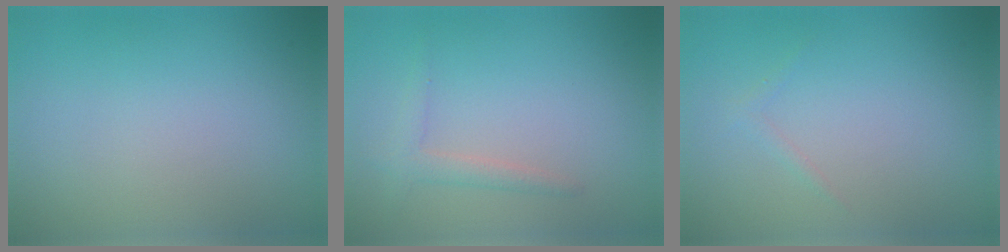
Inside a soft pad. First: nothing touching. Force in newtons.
{"total": 1.6, "press": 1.6, "slide": 0.0}
{"total": 0.6, "press": 0.6, "slide": 0.0}